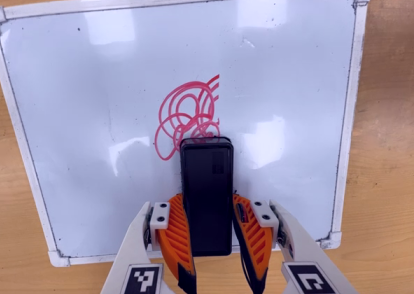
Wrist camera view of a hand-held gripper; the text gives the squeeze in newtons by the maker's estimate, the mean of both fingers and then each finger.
{"total": 8.9, "left": 7.5, "right": 10.4}